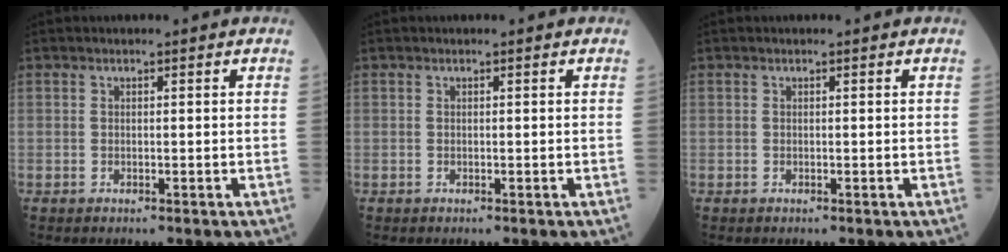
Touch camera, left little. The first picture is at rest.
{"total": 0.0}
{"total": 0.0}